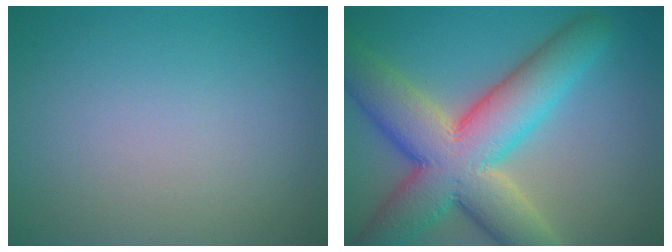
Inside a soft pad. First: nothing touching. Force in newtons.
{"total": 11.9, "press": 11.9, "slide": 0.7}